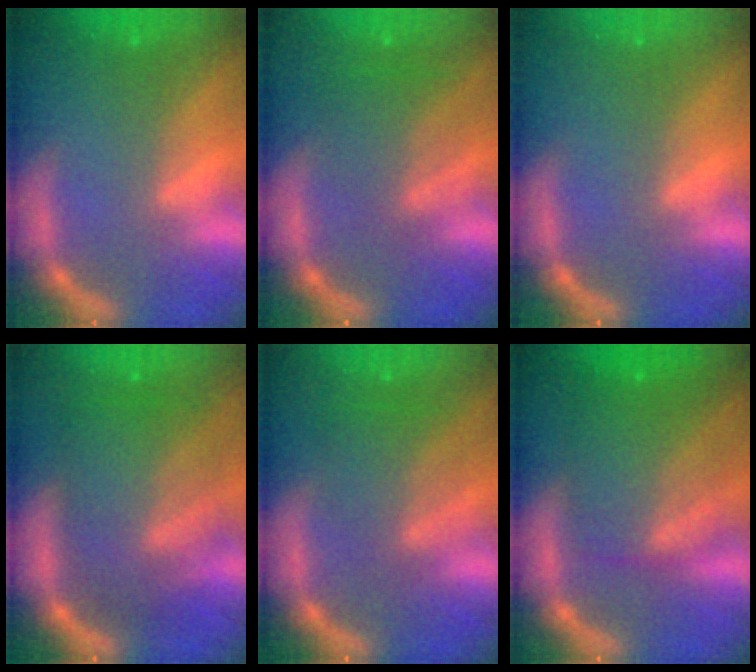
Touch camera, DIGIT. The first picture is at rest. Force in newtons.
{"total": 4.5}
{"total": 0.0}
{"total": 9.4}
{"total": 5.0}
{"total": 8.5}